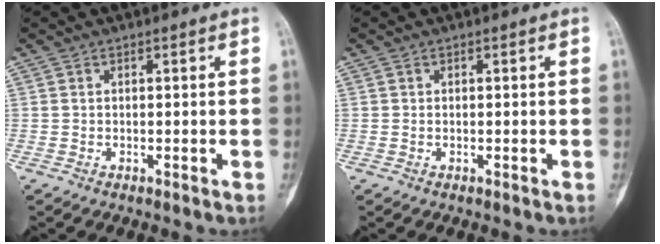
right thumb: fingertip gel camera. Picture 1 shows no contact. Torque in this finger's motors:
{"motor_torque": [-0.57, -0.17, 0.00, -0.12, -0.03]}